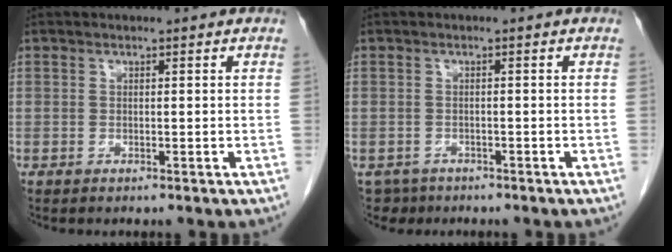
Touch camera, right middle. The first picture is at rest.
{"total": 3.1, "force": [-2.3, 2.1, -0.1], "torque": [0.002, 0.002, -0.038]}